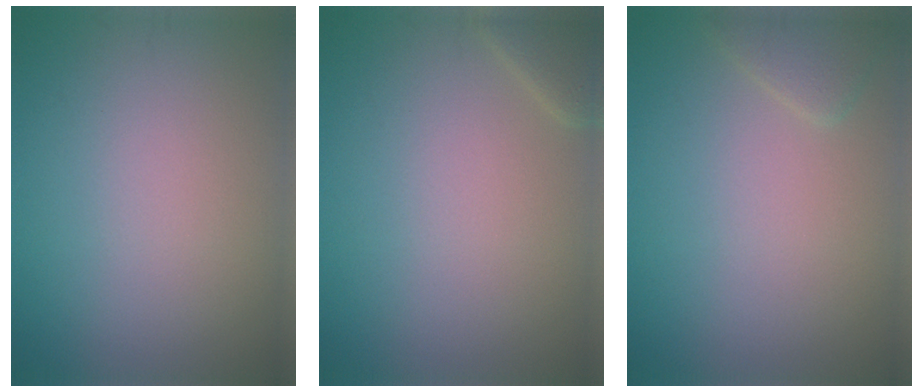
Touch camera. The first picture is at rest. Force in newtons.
{"total": 1.9, "press": 1.9, "slide": 0.2}
{"total": 1.5, "press": 1.5, "slide": 0.1}